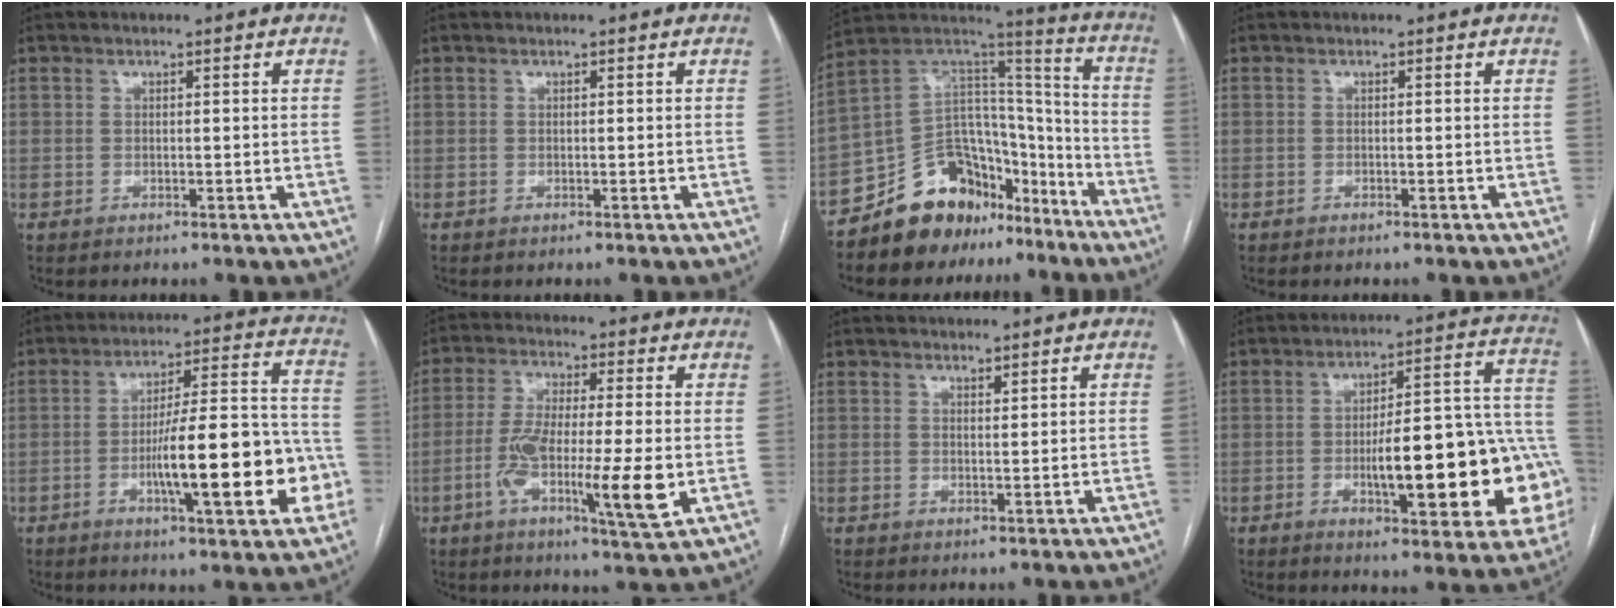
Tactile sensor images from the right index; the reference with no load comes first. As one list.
[{"total": 0.0}, {"total": 17.3, "force": [-13.2, 9.8, 5.6], "torque": [-0.072, 0.099, -0.222]}, {"total": 0.0}, {"total": 17.7, "force": [-5.2, 2.9, 16.7], "torque": [-0.236, 0.022, -0.070]}, {"total": 12.9, "force": [-3.2, 1.2, 12.5], "torque": [-0.225, -0.013, -0.059]}, {"total": 0.9, "force": [0.8, 0.1, 0.3], "torque": [-0.007, -0.004, 0.015]}, {"total": 21.5, "force": [-5.2, 4.8, 20.3], "torque": [-0.202, 0.034, -0.057]}]